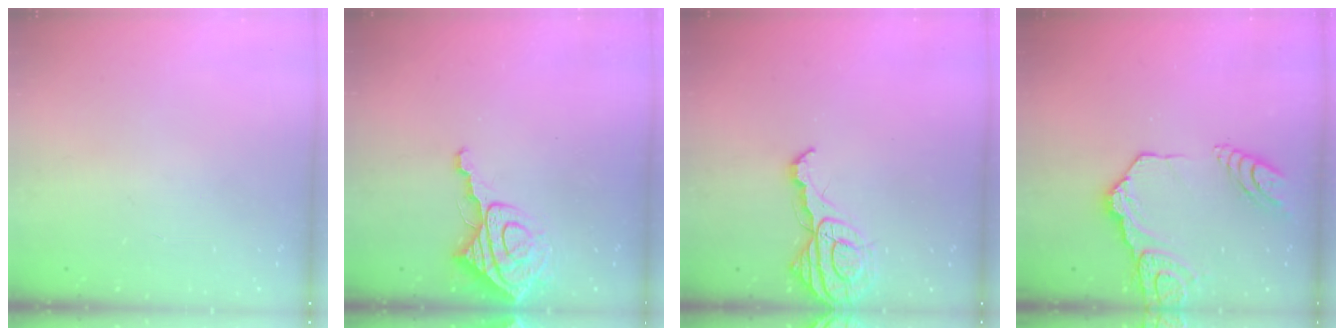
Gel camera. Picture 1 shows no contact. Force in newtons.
{"total": 8.4, "press": 8.3, "slide": 1.0}
{"total": 11.6, "press": 11.5, "slide": 1.1}
{"total": 16.8, "press": 16.8, "slide": 1.3}